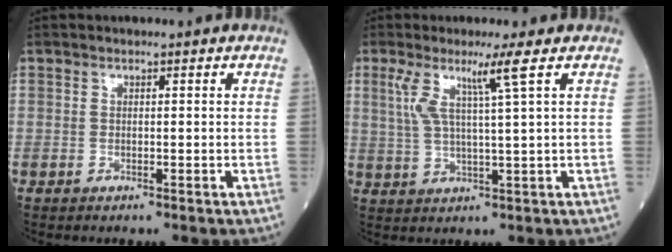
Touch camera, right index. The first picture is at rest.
{"total": 5.9, "force": [2.7, -1.2, 5.2], "torque": [-0.108, 0.000, 0.057]}